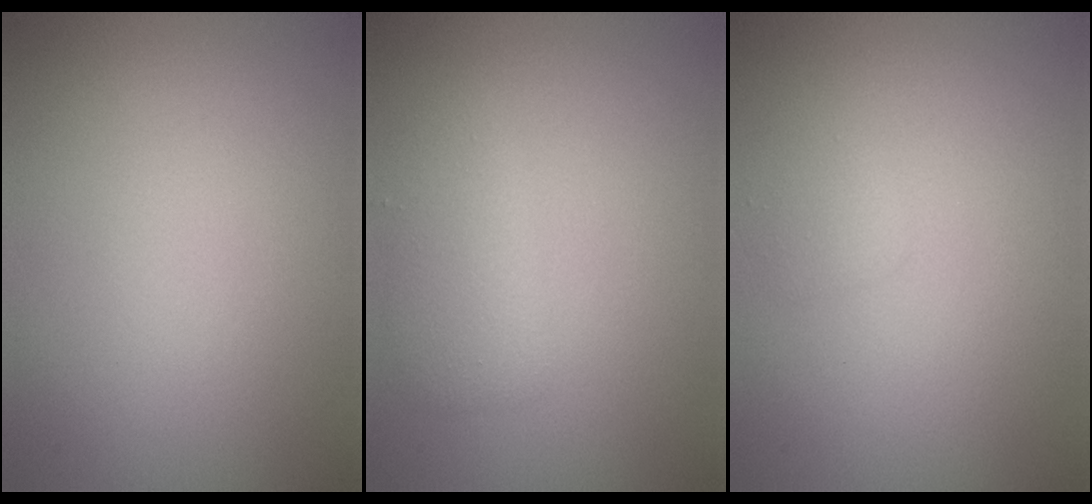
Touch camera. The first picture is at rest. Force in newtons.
{"total": 2.3, "press": 2.3, "slide": 0.2}
{"total": 0.8, "press": 0.8, "slide": 0.1}